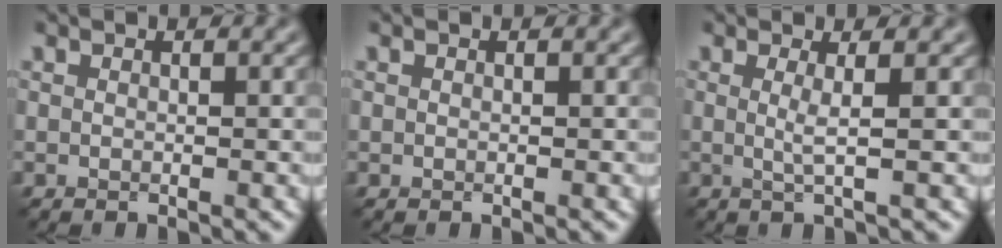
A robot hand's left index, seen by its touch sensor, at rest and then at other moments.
{"total": 0.0}
{"total": 1.8, "force": [0.2, 0.3, 1.7], "torque": [-0.033, -0.004, -0.003]}